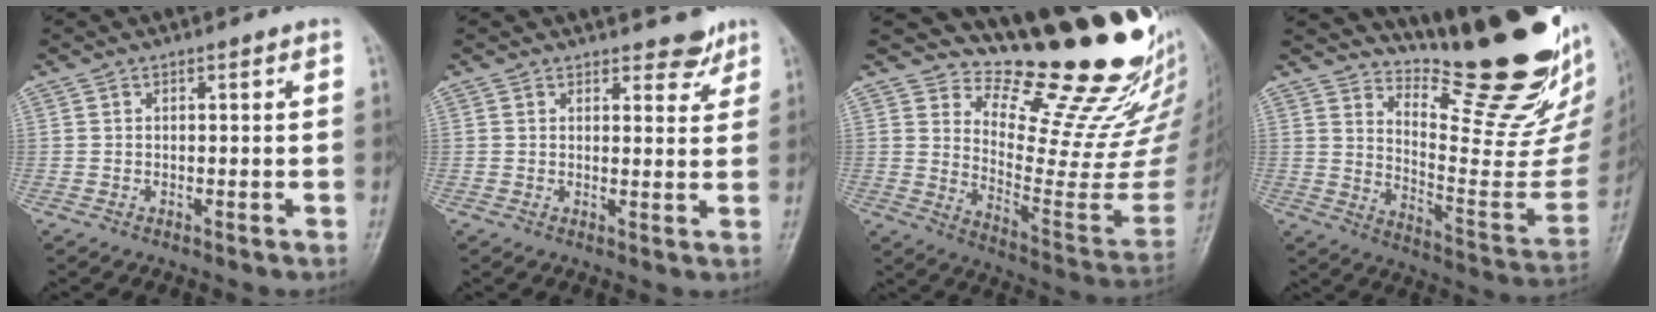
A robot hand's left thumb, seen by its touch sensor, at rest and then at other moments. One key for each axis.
{"total": 3.9, "fx": 3.2, "fy": 1.8, "fz": 1.3, "tx": 0.005, "ty": -0.023, "tz": 0.038}
{"total": 22.9, "fx": 20.2, "fy": 4.9, "fz": 9.6, "tx": -0.092, "ty": -0.190, "tz": 0.283}
{"total": 25.6, "fx": 18.4, "fy": 6.8, "fz": 16.5, "tx": -0.201, "ty": -0.136, "tz": 0.267}